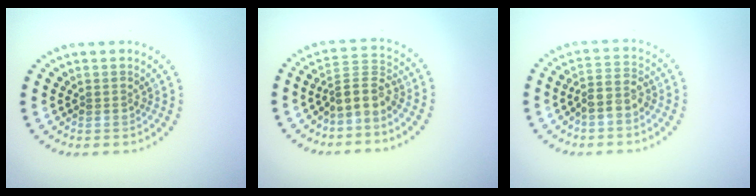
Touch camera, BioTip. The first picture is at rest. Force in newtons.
{"total": 3.2, "press": 2.3, "slide": 2.1}
{"total": 2.4, "press": 2.1, "slide": 1.2}